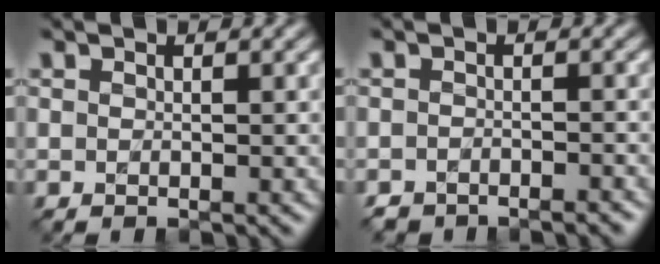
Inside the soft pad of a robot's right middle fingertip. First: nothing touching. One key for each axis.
{"total": 3.3, "fx": -3.1, "fy": 1.1, "fz": 0.3, "tx": 0.003, "ty": 0.005, "tz": -0.039}